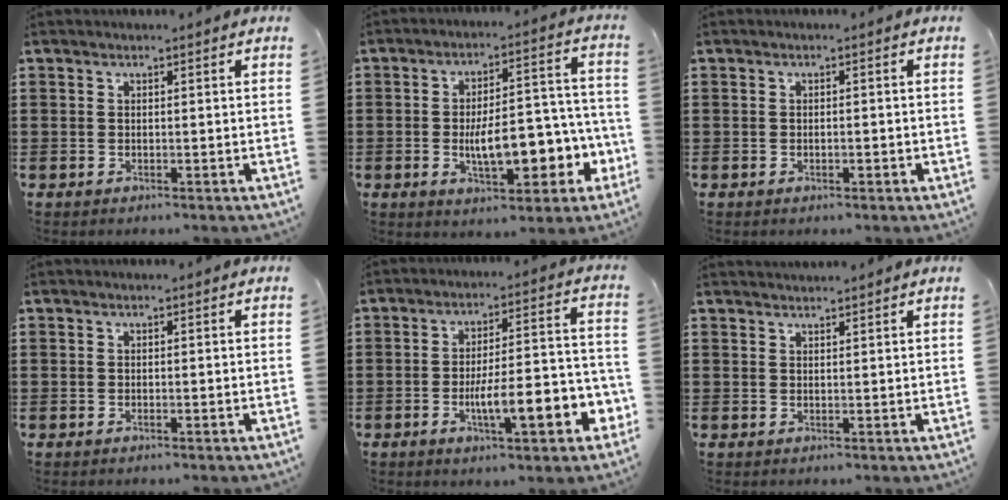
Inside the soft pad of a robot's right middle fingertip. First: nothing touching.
{"total": 10.3, "force": [-3.2, 4.5, 8.7], "torque": [-0.120, -0.007, -0.056]}
{"total": 0.8, "force": [-0.4, 0.2, 0.7], "torque": [-0.015, -0.006, -0.005]}
{"total": 0.0}
{"total": 9.5, "force": [-3.8, 2.4, 8.3], "torque": [-0.119, -0.008, -0.064]}
{"total": 1.3, "force": [1.3, 0.1, 0.0], "torque": [-0.003, -0.001, 0.025]}